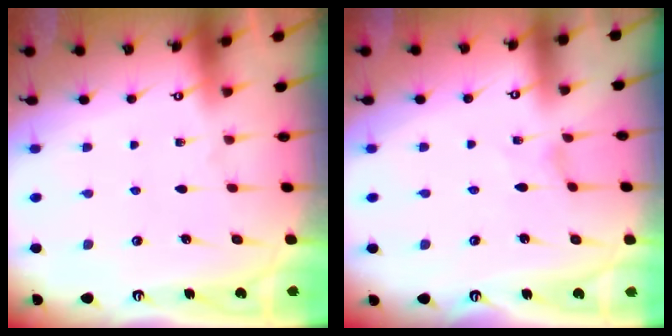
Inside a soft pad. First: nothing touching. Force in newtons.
{"total": 0.0}